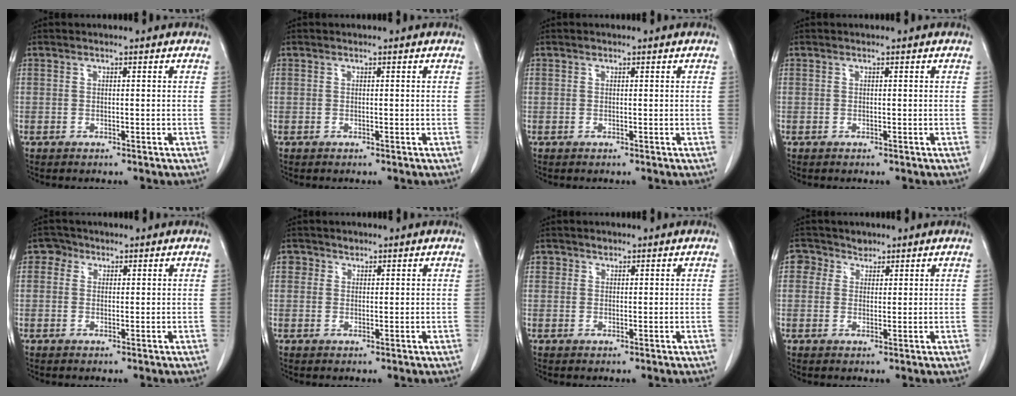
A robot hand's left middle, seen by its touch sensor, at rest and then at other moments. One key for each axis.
{"total": 0.0}
{"total": 0.0}
{"total": 0.0}
{"total": 1.9, "fx": 0.9, "fy": 1.7, "fz": 0.4, "tx": 0.000, "ty": 0.003, "tz": 0.008}
{"total": 1.7, "fx": 0.9, "fy": 1.5, "fz": 0.1, "tx": 0.009, "ty": 0.001, "tz": 0.008}
{"total": 1.1, "fx": 0.6, "fy": 0.9, "fz": 0.1, "tx": 0.006, "ty": -0.001, "tz": 0.007}
{"total": 3.2, "fx": 1.8, "fy": 2.6, "fz": 0.0, "tx": 0.005, "ty": 0.016, "tz": 0.028}